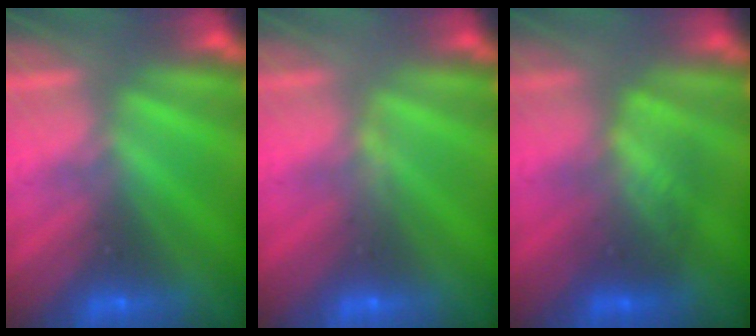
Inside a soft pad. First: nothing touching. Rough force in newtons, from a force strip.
{"total": 2.9}
{"total": 3.9}